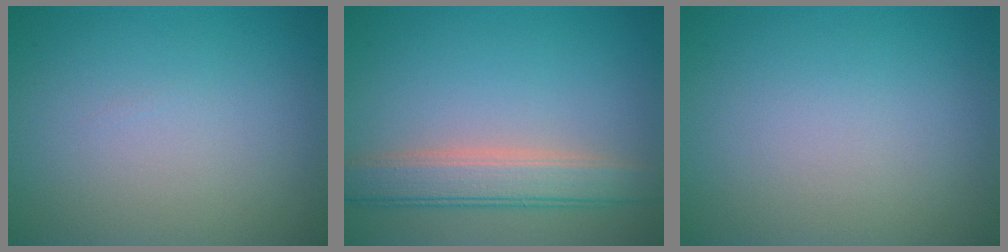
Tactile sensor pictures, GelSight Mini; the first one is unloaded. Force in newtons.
{"total": 4.3, "press": 4.3, "slide": 0.4}
{"total": 0.0}